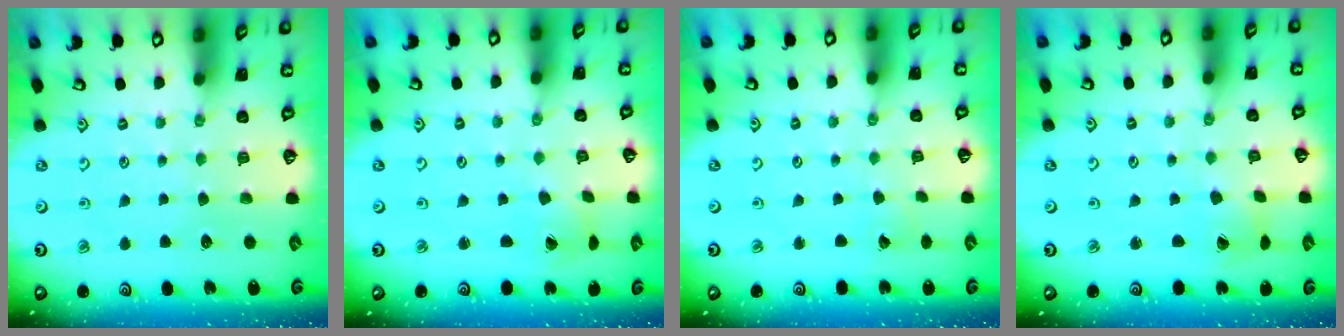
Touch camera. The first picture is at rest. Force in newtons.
{"total": 1.0, "press": 1.0, "slide": 0.1}
{"total": 1.4, "press": 1.4, "slide": 0.0}
{"total": 1.8, "press": 1.7, "slide": 0.2}